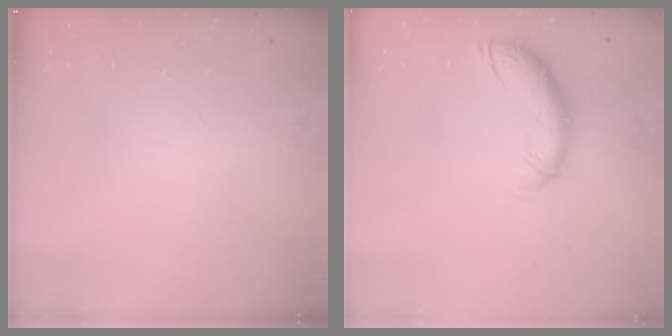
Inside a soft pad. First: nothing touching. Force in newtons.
{"total": 10.7, "press": 10.6, "slide": 1.5}